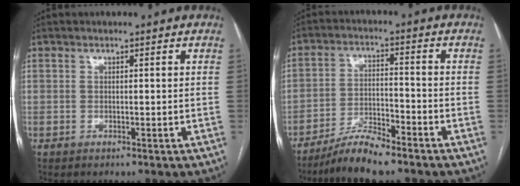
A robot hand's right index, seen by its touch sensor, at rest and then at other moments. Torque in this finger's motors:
{"motor_torque": [0.98, -0.81, 0.47, 0.10]}